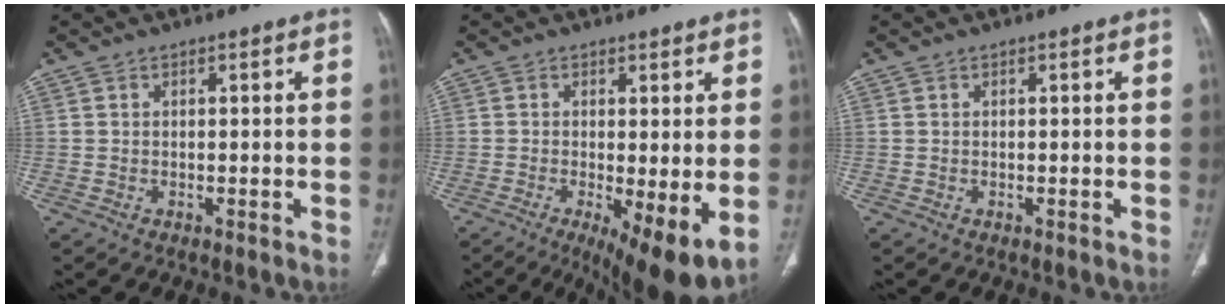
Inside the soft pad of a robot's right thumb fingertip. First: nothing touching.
{"total": 10.5, "force": [-2.2, 3.2, 9.8], "torque": [-0.154, -0.024, -0.025]}
{"total": 0.0}